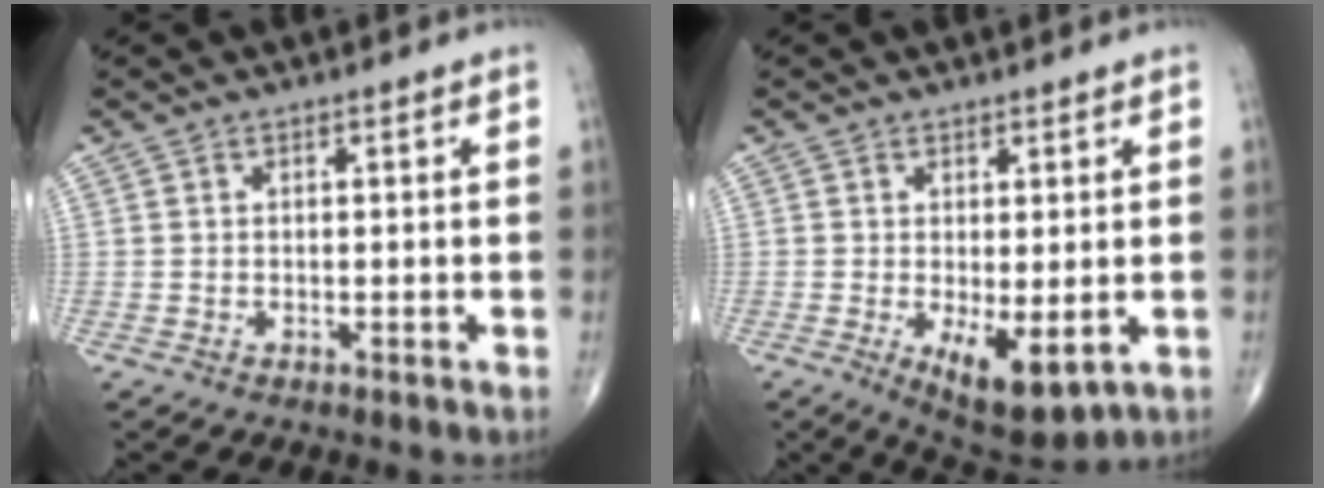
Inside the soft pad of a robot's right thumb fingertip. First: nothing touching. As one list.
[{"total": 8.4, "force": [-1.8, 3.5, 7.4], "torque": [-0.106, -0.022, -0.016]}]